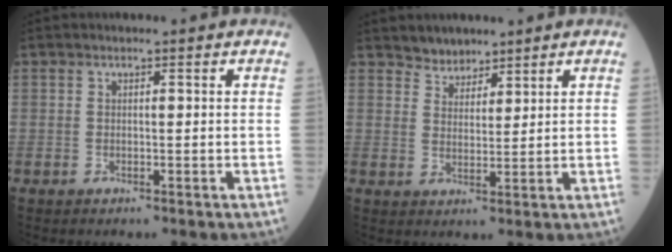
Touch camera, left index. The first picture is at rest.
{"total": 3.5, "force": [3.1, 1.7, 0.1], "torque": [0.000, 0.004, 0.053]}